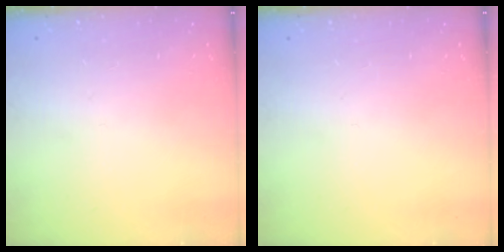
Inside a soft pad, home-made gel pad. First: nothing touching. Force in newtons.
{"total": 0.0}